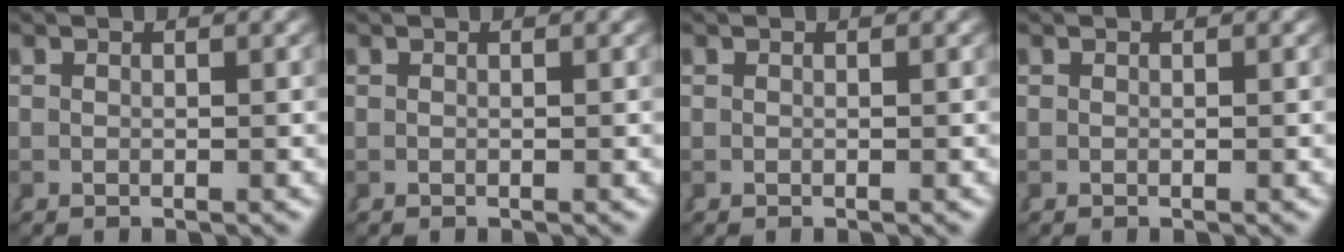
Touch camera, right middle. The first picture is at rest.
{"total": 0.0}
{"total": 0.0}
{"total": 0.0}